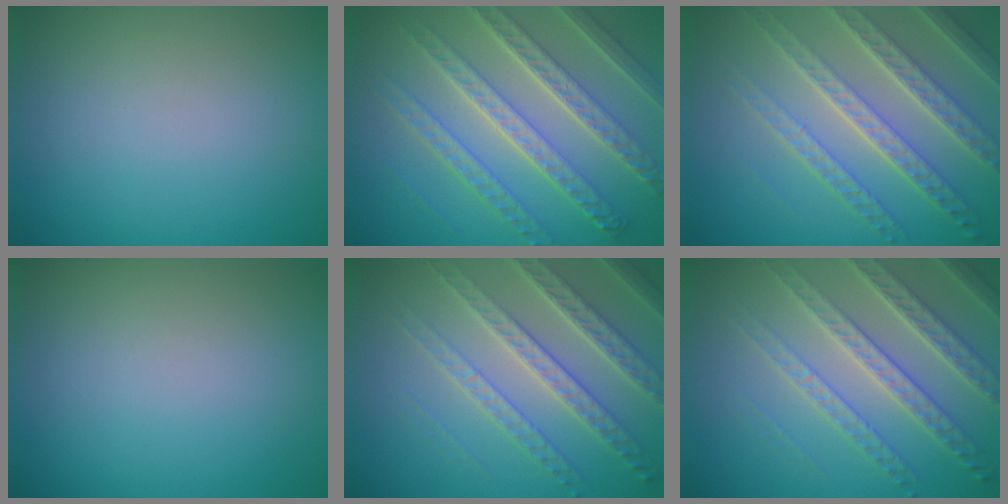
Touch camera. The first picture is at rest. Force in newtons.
{"total": 8.3, "press": 6.2, "slide": 5.5}
{"total": 7.8, "press": 5.4, "slide": 5.6}
{"total": 0.0}
{"total": 6.8, "press": 4.9, "slide": 4.7}
{"total": 6.8, "press": 4.9, "slide": 4.7}